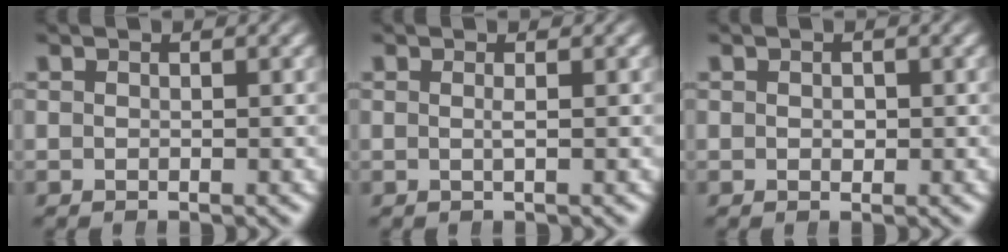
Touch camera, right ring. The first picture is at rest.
{"total": 0.6, "force": [-0.1, -0.4, 0.4], "torque": [-0.018, -0.005, -0.003]}
{"total": 0.6, "force": [-0.1, 0.5, 0.2], "torque": [-0.006, -0.004, 0.001]}